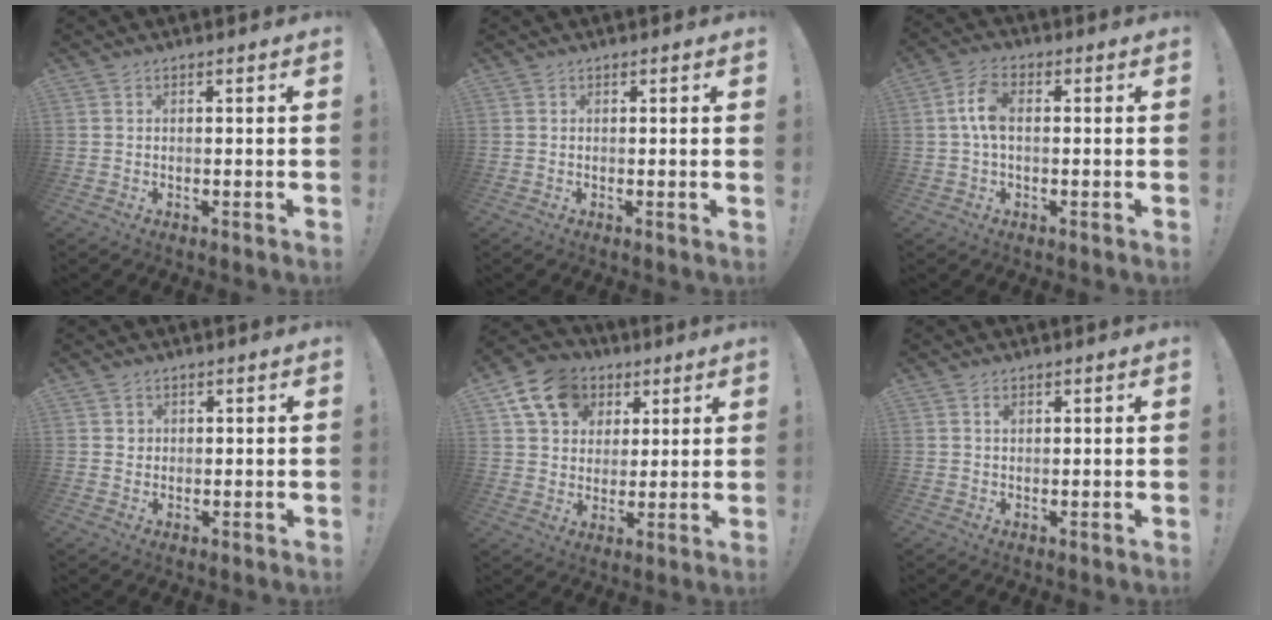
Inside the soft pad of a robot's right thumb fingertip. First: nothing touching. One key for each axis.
{"total": 0.7, "fx": 0.3, "fy": -0.2, "fz": 0.5, "tx": 0.004, "ty": -0.007, "tz": 0.002}
{"total": 7.4, "fx": 0.6, "fy": 4.1, "fz": 6.1, "tx": -0.120, "ty": 0.008, "tz": 0.013}
{"total": 1.7, "fx": 0.5, "fy": 1.6, "fz": 0.1, "tx": 0.009, "ty": -0.003, "tz": 0.006}
{"total": 14.0, "fx": 6.0, "fy": 11.1, "fz": 6.1, "tx": -0.087, "ty": -0.025, "tz": 0.118}
{"total": 0.9, "fx": 0.4, "fy": 0.7, "fz": 0.4, "tx": -0.007, "ty": 0.001, "tz": 0.007}